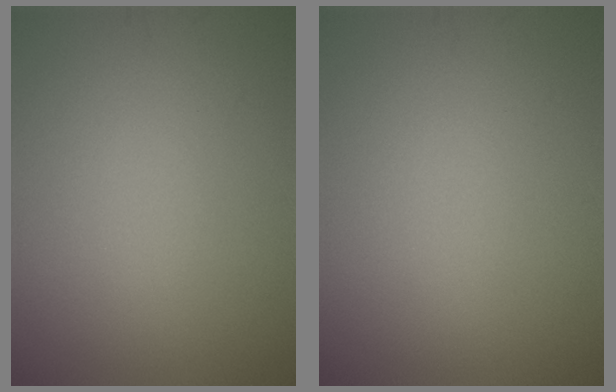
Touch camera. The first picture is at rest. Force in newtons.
{"total": 0.0}